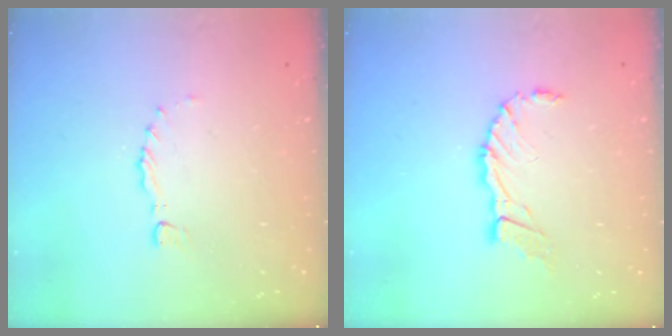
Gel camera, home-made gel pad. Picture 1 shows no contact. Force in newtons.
{"total": 9.2, "press": 9.2, "slide": 0.5}